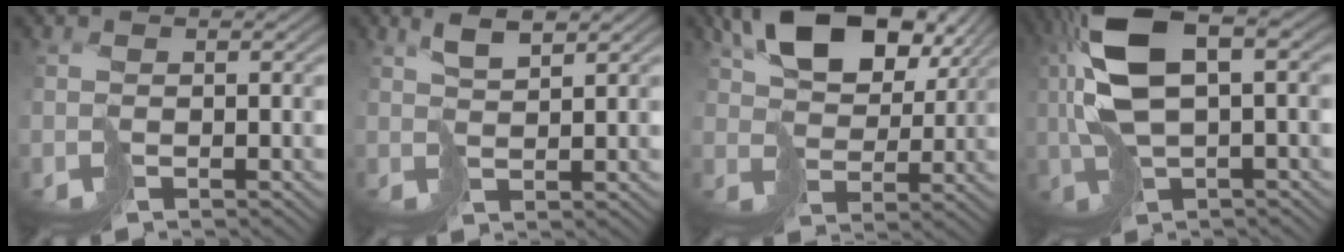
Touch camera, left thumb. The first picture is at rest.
{"total": 3.2, "force": [2.1, 0.8, 2.3], "torque": [-0.052, 0.005, 0.042]}
{"total": 12.4, "force": [6.5, 7.1, 7.8], "torque": [-0.158, 0.007, 0.121]}
{"total": 12.2, "force": [2.0, 5.1, 10.9], "torque": [-0.242, 0.004, 0.041]}